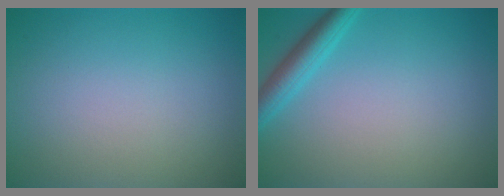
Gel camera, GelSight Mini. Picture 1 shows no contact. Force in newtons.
{"total": 2.8, "press": 2.8, "slide": 0.1}